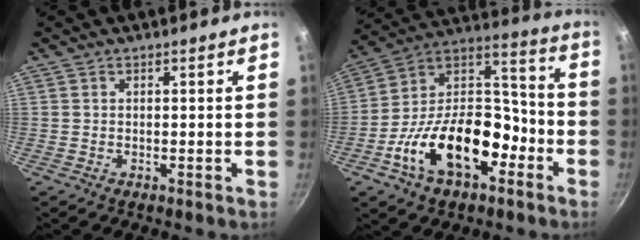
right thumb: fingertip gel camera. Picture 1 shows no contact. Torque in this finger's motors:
{"motor_torque": [1.13, 0.90, 1.86, -0.90, 0.18]}